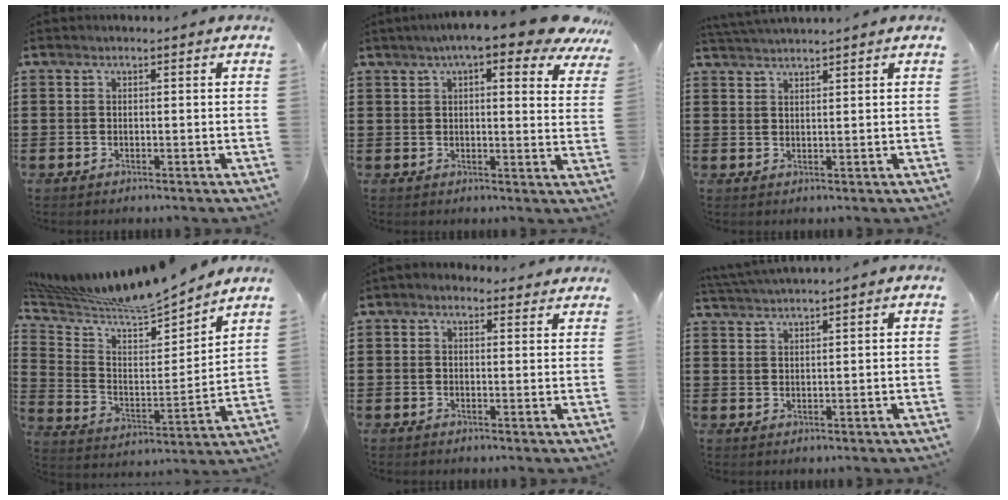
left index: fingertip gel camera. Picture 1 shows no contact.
{"total": 8.3, "force": [6.4, 1.2, 5.2], "torque": [-0.096, -0.017, 0.109]}
{"total": 2.1, "force": [2.0, -0.4, 0.2], "torque": [-0.008, 0.000, 0.041]}
{"total": 7.5, "force": [7.4, 0.2, 1.0], "torque": [-0.062, -0.066, 0.124]}
{"total": 1.4, "force": [1.1, 0.8, 0.5], "torque": [-0.014, 0.007, 0.021]}
{"total": 1.9, "force": [1.8, -0.5, 0.3], "torque": [-0.010, 0.000, 0.036]}